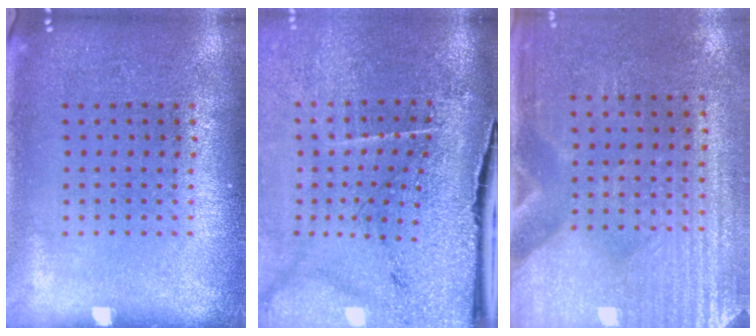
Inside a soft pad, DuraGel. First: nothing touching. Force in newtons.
{"total": 4.3, "press": 3.5, "slide": 2.5}
{"total": 3.0, "press": 2.6, "slide": 1.5}